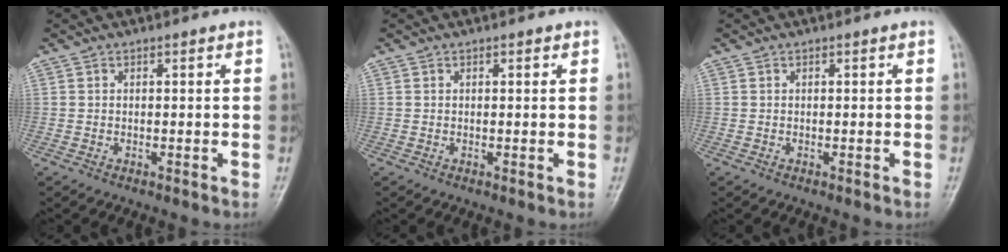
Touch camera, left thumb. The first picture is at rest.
{"total": 0.6, "force": [0.3, 0.3, 0.4], "torque": [-0.004, -0.001, 0.004]}
{"total": 0.0}